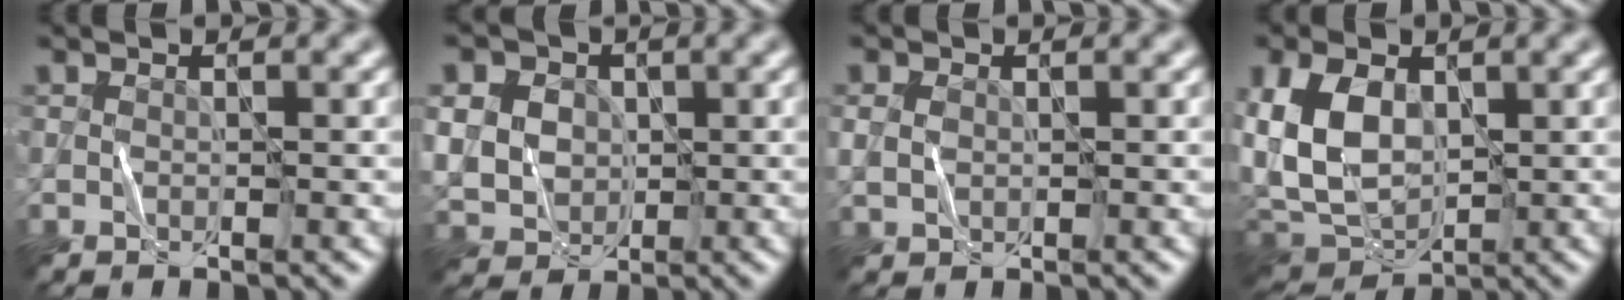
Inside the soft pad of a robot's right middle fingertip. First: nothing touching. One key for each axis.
{"total": 11.3, "fx": 2.7, "fy": 9.7, "fz": 5.1, "tx": -0.113, "ty": 0.024, "tz": 0.031}
{"total": 0.9, "fx": 0.0, "fy": 0.9, "fz": 0.4, "tx": -0.012, "ty": -0.003, "tz": 0.004}
{"total": 7.2, "fx": 0.4, "fy": 5.1, "fz": 5.1, "tx": -0.118, "ty": -0.004, "tz": -0.001}